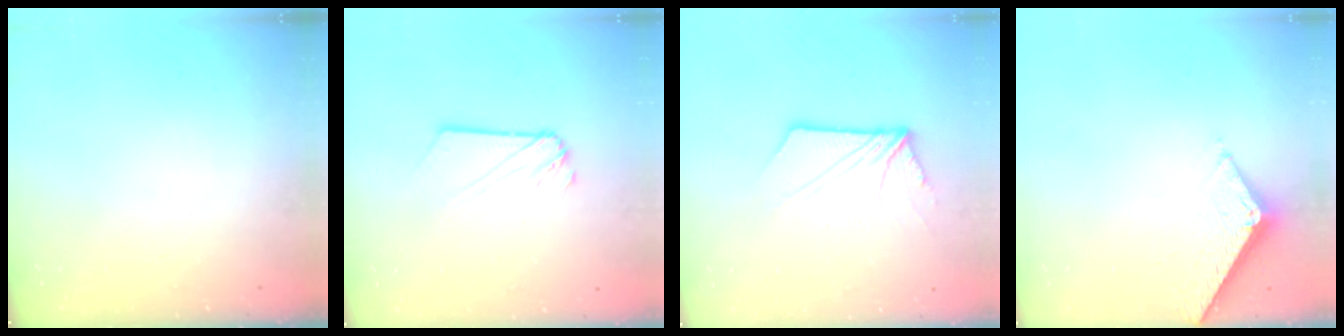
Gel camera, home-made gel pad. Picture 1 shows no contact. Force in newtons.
{"total": 3.7, "press": 3.6, "slide": 0.6}
{"total": 9.8, "press": 9.7, "slide": 0.9}
{"total": 7.4, "press": 7.4, "slide": 0.2}